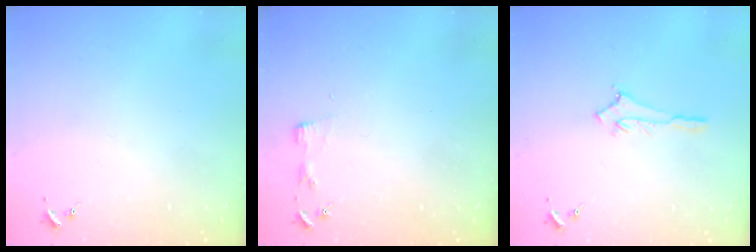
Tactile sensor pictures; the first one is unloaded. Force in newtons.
{"total": 2.9, "press": 2.9, "slide": 0.3}
{"total": 2.9, "press": 2.8, "slide": 0.4}